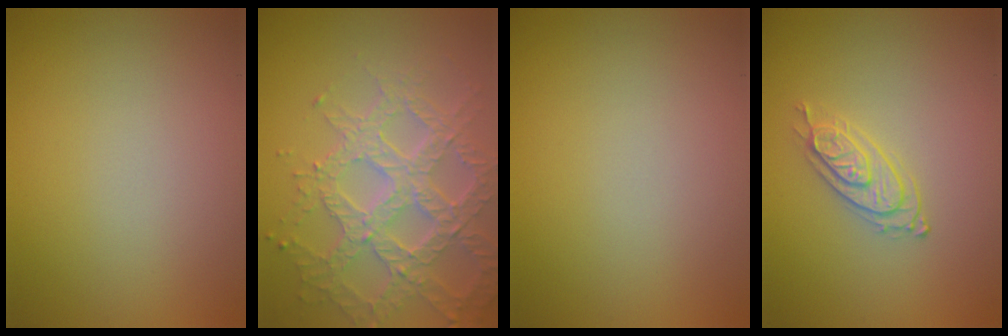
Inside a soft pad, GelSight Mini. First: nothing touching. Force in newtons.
{"total": 6.7, "press": 5.2, "slide": 4.2}
{"total": 0.0}
{"total": 2.2, "press": 2.0, "slide": 0.7}